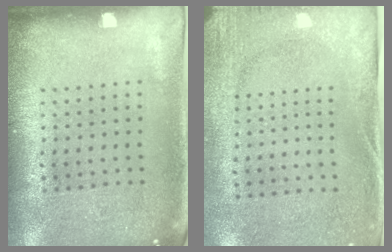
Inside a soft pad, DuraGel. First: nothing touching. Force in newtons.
{"total": 2.8, "press": 2.2, "slide": 1.7}